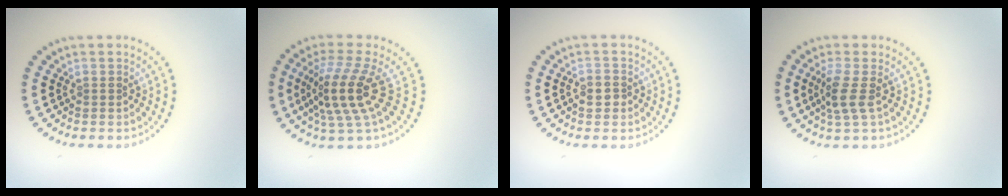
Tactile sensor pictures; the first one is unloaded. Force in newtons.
{"total": 4.7, "press": 3.7, "slide": 2.8}
{"total": 1.2, "press": 1.2, "slide": 0.2}
{"total": 2.6, "press": 2.1, "slide": 1.5}